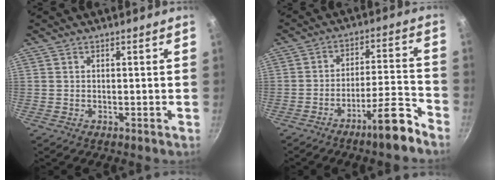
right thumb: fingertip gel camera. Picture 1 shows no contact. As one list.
[{"total": 9.9, "force": [-7.1, 1.5, 6.8], "torque": [-0.096, 0.061, -0.105]}]